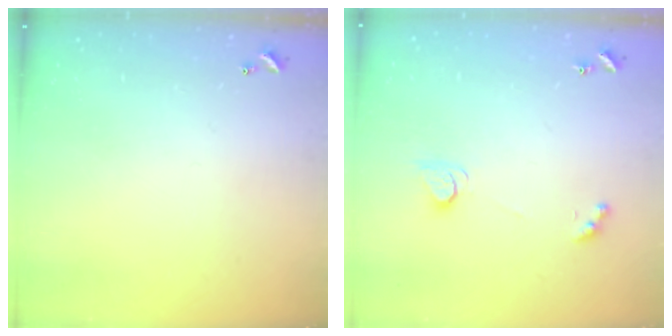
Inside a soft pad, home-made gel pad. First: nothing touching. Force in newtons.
{"total": 2.5, "press": 2.4, "slide": 0.3}